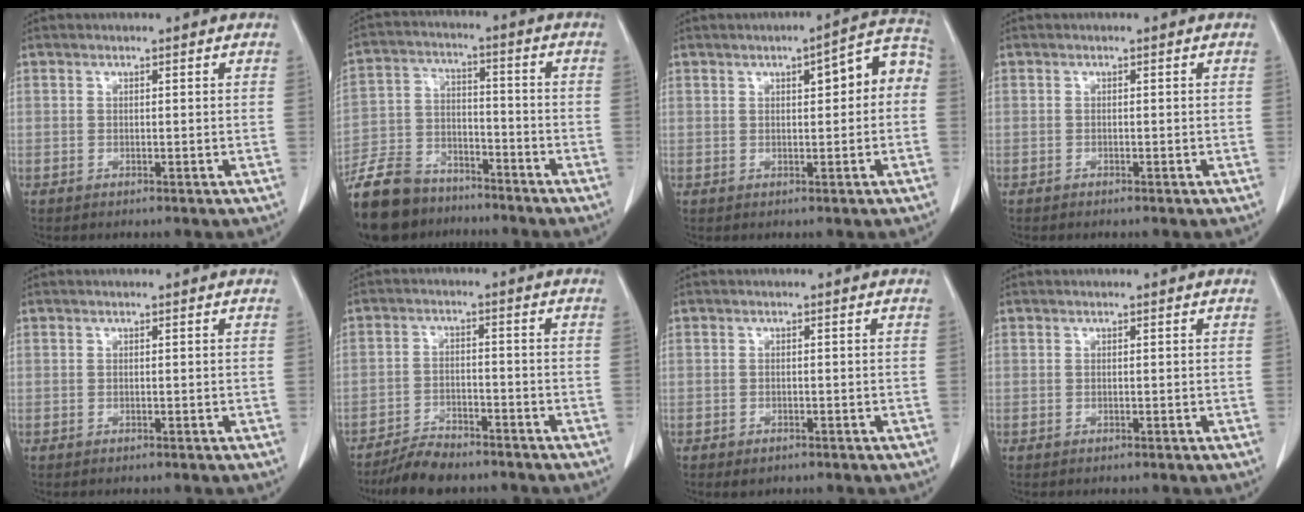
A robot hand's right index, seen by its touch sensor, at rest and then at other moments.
{"total": 17.0, "force": [-13.3, 8.3, 6.5], "torque": [-0.163, 0.002, -0.234]}
{"total": 7.8, "force": [1.2, 2.7, 7.2], "torque": [-0.090, 0.038, 0.013]}
{"total": 0.7, "force": [-0.5, 0.4, 0.4], "torque": [-0.009, -0.001, -0.008]}
{"total": 0.0}
{"total": 8.0, "force": [-7.1, 2.4, 3.0], "torque": [-0.050, -0.015, -0.121]}
{"total": 2.7, "force": [-1.7, 1.6, 1.3], "torque": [-0.023, -0.003, -0.019]}
{"total": 0.0}